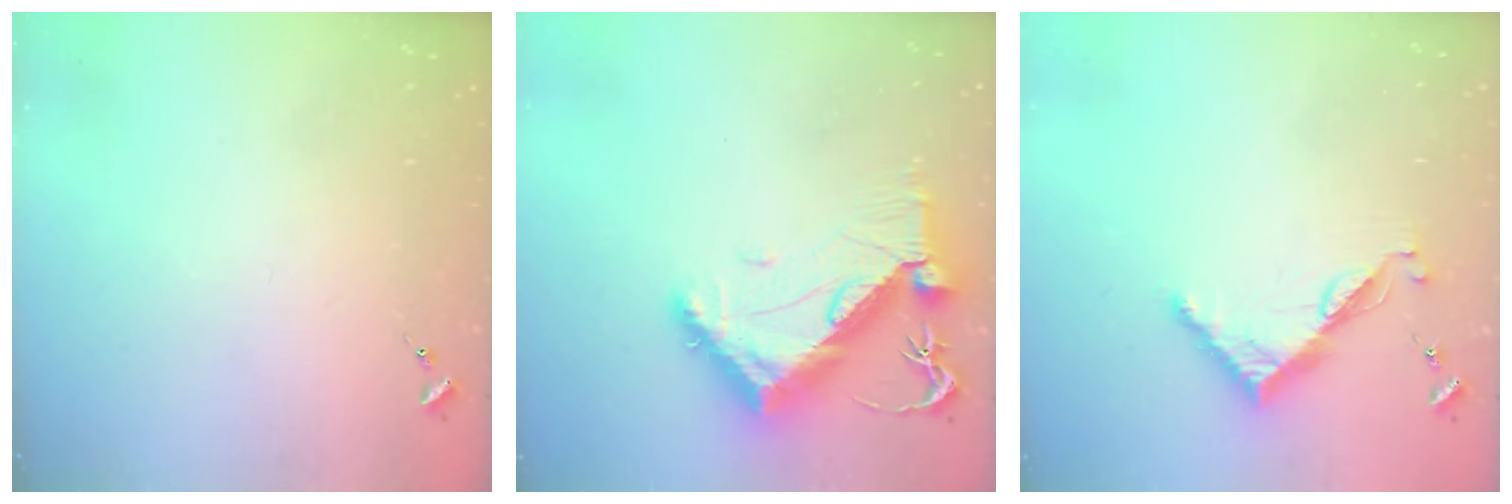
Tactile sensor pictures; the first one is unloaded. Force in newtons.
{"total": 12.1, "press": 12.0, "slide": 1.7}
{"total": 7.6, "press": 7.5, "slide": 0.6}